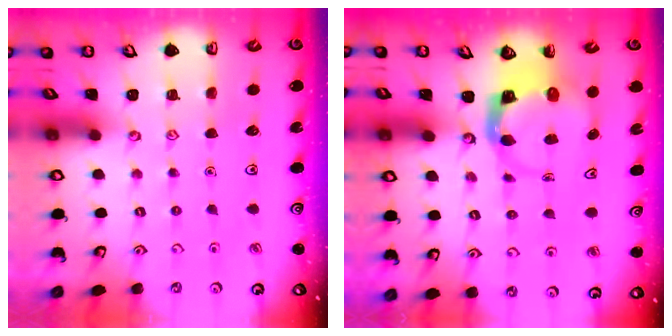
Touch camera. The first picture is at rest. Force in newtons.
{"total": 3.9, "press": 3.8, "slide": 0.6}